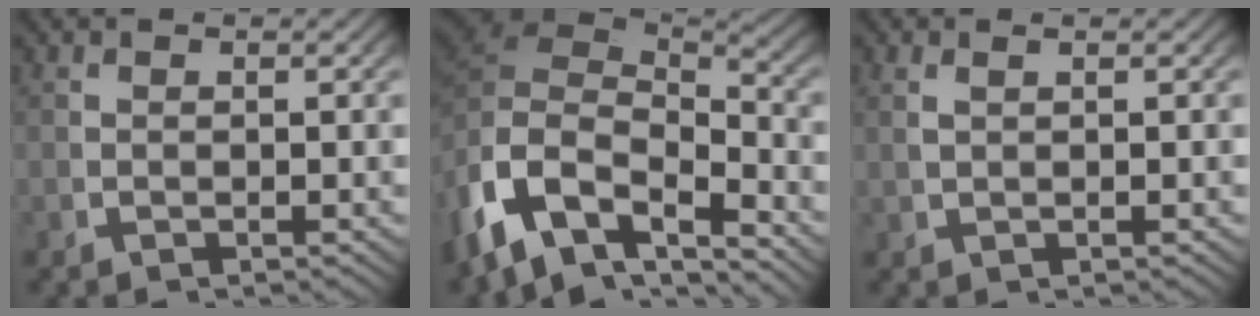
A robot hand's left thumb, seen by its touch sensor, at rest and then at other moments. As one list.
[{"total": 11.2, "force": [-1.6, 7.6, 8.0], "torque": [-0.178, -0.037, -0.009]}, {"total": 1.1, "force": [0.6, -0.5, 0.8], "torque": [-0.017, 0.006, 0.018]}]